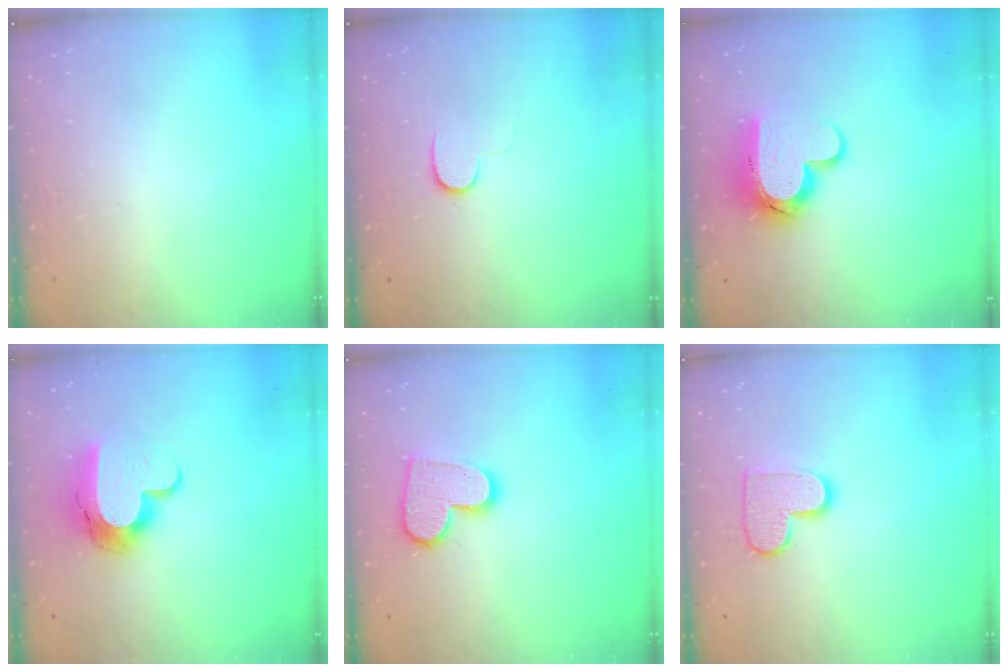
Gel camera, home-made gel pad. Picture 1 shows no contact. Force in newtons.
{"total": 6.8, "press": 6.7, "slide": 1.0}
{"total": 12.4, "press": 12.3, "slide": 1.0}
{"total": 11.9, "press": 11.9, "slide": 0.6}
{"total": 11.8, "press": 11.8, "slide": 0.8}
{"total": 9.8, "press": 9.8, "slide": 0.6}